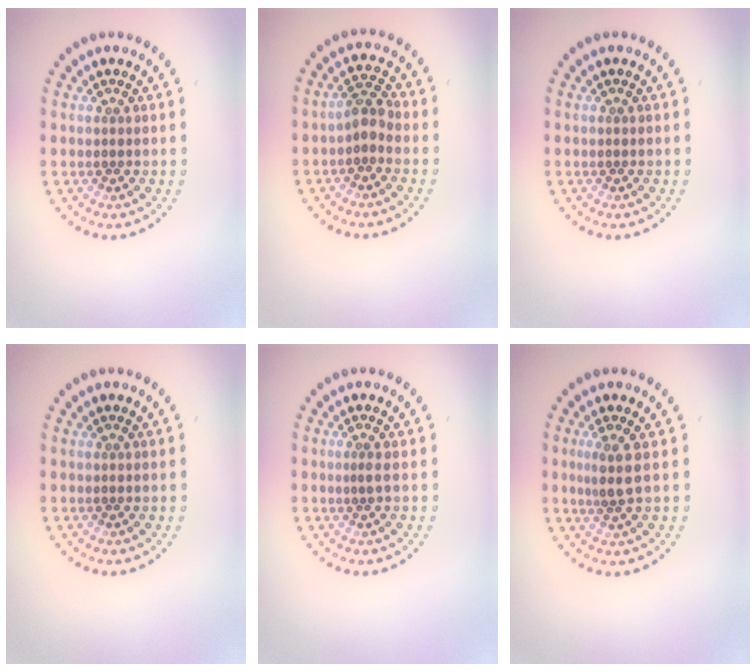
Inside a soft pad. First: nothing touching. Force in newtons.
{"total": 2.0, "press": 1.7, "slide": 1.1}
{"total": 0.0}
{"total": 0.0}
{"total": 0.6, "press": 0.4, "slide": 0.5}
{"total": 2.2, "press": 1.8, "slide": 1.3}